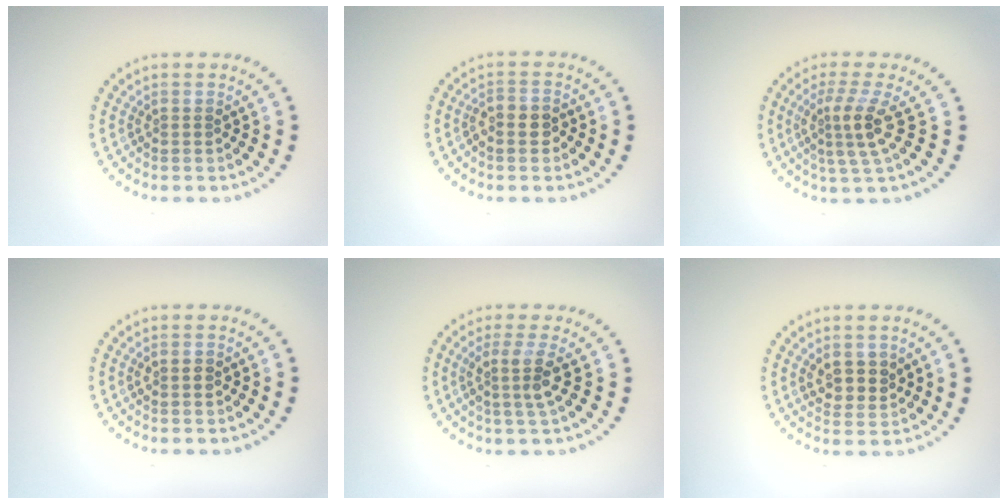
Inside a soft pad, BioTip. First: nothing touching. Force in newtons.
{"total": 2.0, "press": 1.9, "slide": 0.8}
{"total": 3.1, "press": 2.3, "slide": 2.1}
{"total": 1.2, "press": 1.2, "slide": 0.1}
{"total": 2.7, "press": 2.0, "slide": 1.8}
{"total": 2.6, "press": 2.4, "slide": 0.9}